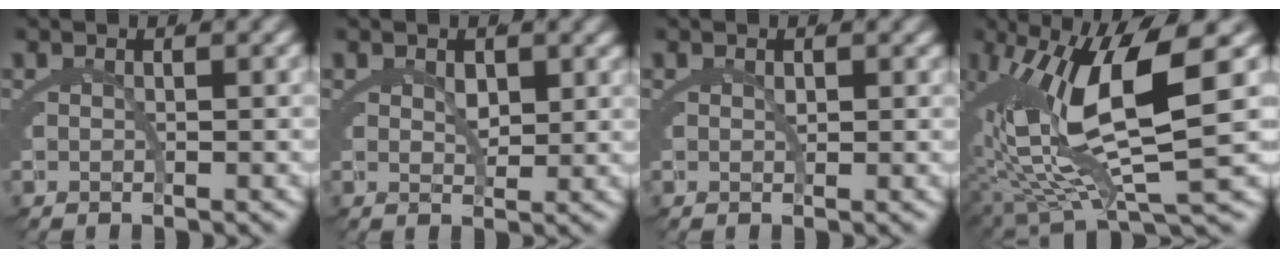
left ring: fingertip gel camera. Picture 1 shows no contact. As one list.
[{"total": 2.0, "force": [0.9, 1.3, 1.3], "torque": [-0.025, -0.015, 0.022]}, {"total": 0.9, "force": [0.4, 0.6, 0.6], "torque": [-0.008, -0.008, 0.008]}, {"total": 12.9, "force": [0.5, 5.2, 11.8], "torque": [-0.193, 0.000, 0.023]}]